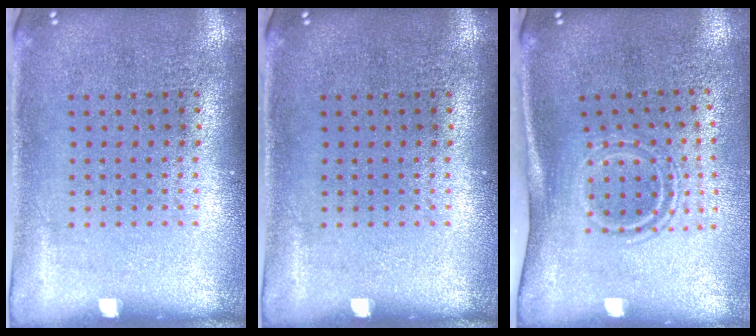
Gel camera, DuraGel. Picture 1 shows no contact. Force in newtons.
{"total": 0.0}
{"total": 1.7, "press": 1.1, "slide": 1.3}